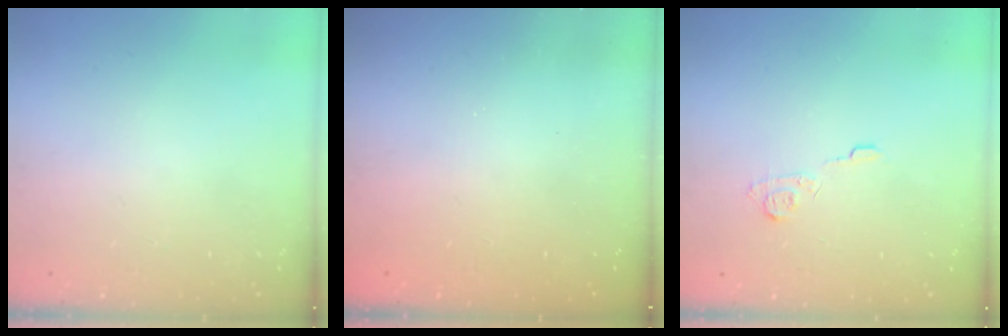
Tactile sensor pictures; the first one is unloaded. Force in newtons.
{"total": 2.5, "press": 2.4, "slide": 0.8}
{"total": 6.2, "press": 6.2, "slide": 0.5}